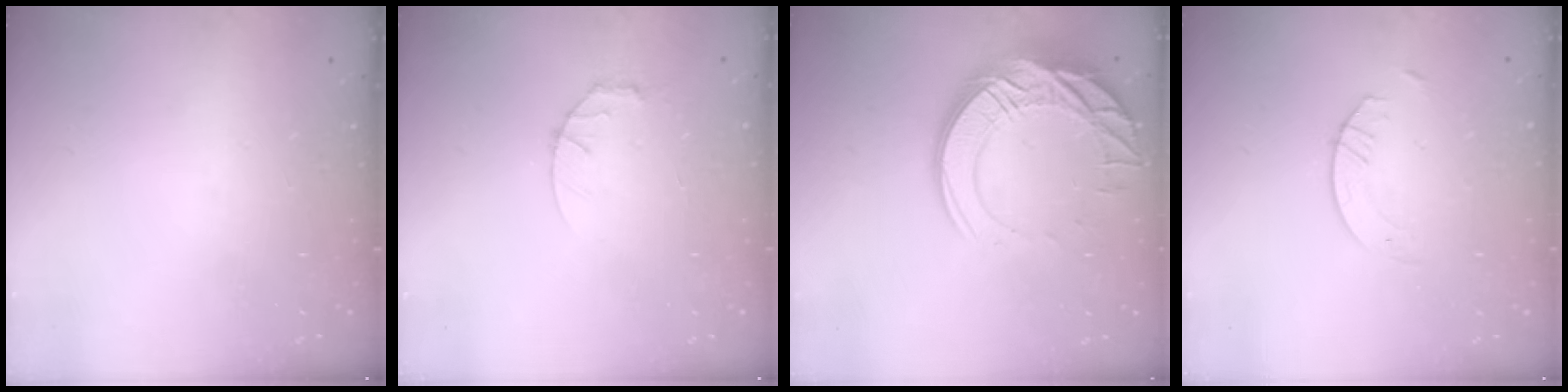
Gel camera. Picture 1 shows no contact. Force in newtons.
{"total": 3.1, "press": 3.1, "slide": 0.4}
{"total": 18.7, "press": 18.6, "slide": 1.8}
{"total": 2.9, "press": 2.9, "slide": 0.3}